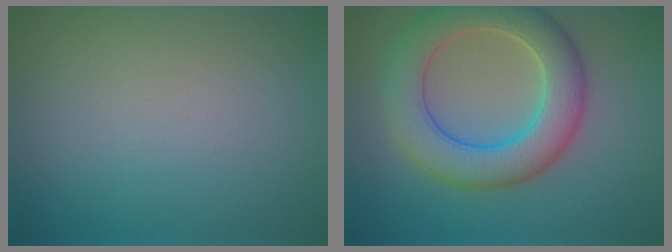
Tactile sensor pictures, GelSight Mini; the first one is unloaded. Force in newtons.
{"total": 7.5, "press": 7.5, "slide": 0.3}